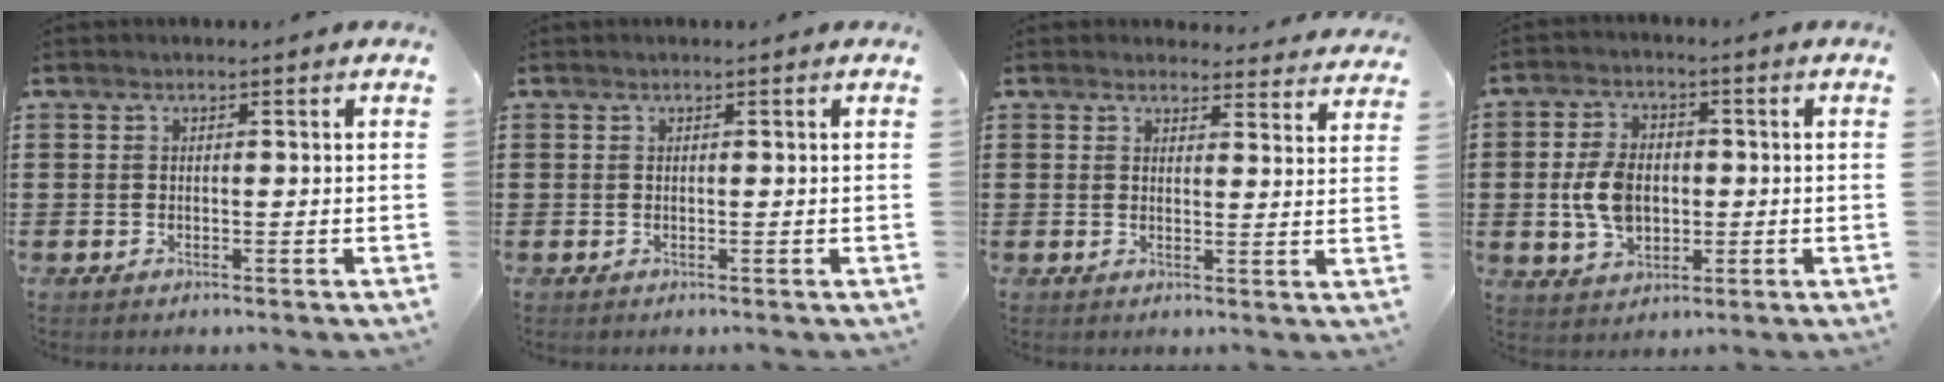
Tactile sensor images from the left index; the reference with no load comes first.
{"total": 0.0}
{"total": 3.4, "force": [3.3, 0.6, 0.4], "torque": [-0.008, -0.016, 0.060]}
{"total": 7.2, "force": [-0.5, 4.9, 5.3], "torque": [-0.130, 0.006, -0.015]}